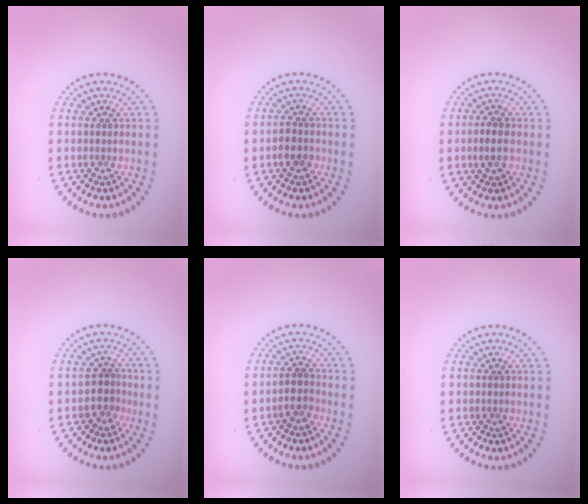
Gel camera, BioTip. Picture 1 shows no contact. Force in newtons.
{"total": 1.7, "press": 1.6, "slide": 0.6}
{"total": 2.3, "press": 2.2, "slide": 0.3}
{"total": 1.9, "press": 1.4, "slide": 1.2}
{"total": 1.7, "press": 1.4, "slide": 1.0}
{"total": 0.0}